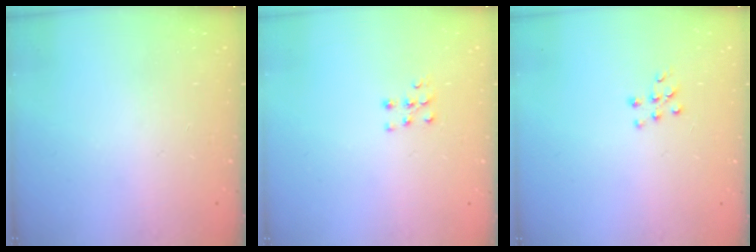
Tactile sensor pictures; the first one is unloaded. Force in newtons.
{"total": 6.1, "press": 6.0, "slide": 0.5}
{"total": 5.6, "press": 5.6, "slide": 0.8}